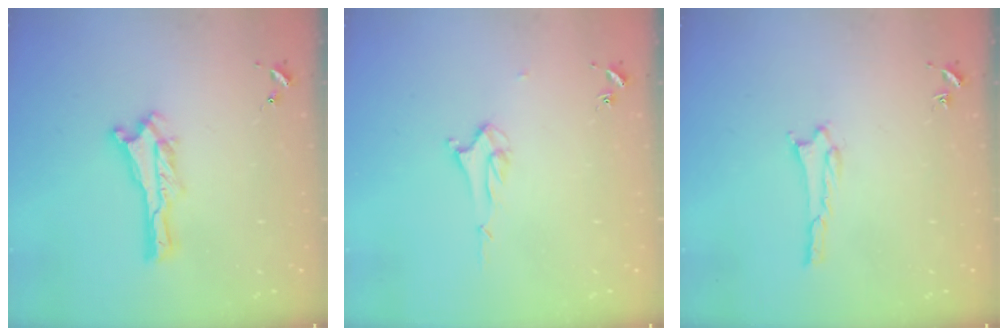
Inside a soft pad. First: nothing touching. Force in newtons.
{"total": 2.1, "press": 2.1, "slide": 0.3}
{"total": 1.9, "press": 1.9, "slide": 0.2}